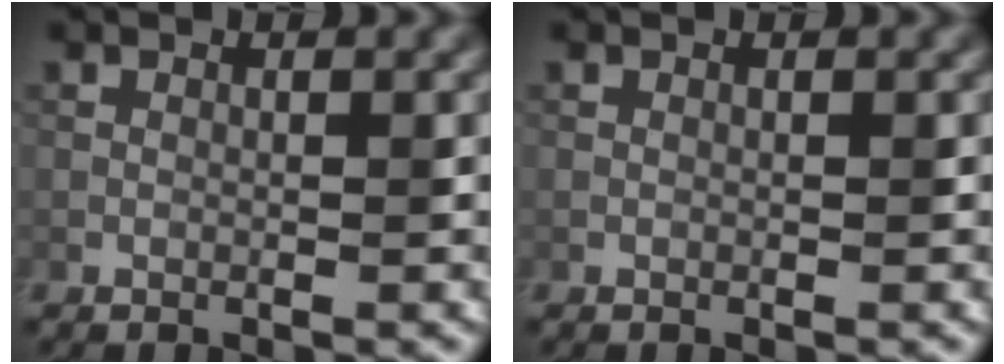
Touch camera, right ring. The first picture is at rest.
{"total": 0.0}